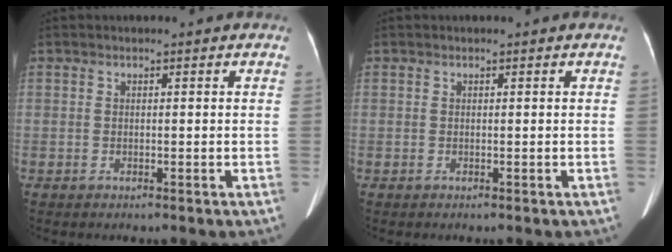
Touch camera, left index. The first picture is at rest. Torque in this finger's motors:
{"motor_torque": [0.05, 0.06, 0.00, 0.02]}